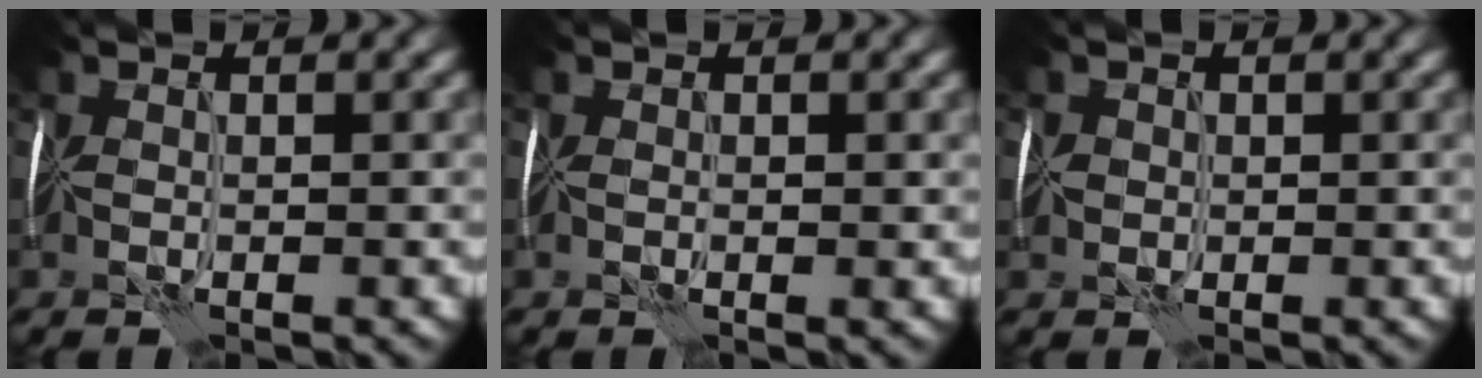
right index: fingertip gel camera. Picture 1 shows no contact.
{"total": 0.0}
{"total": 1.0, "force": [0.0, 1.0, -0.2], "torque": [0.000, 0.005, -0.004]}